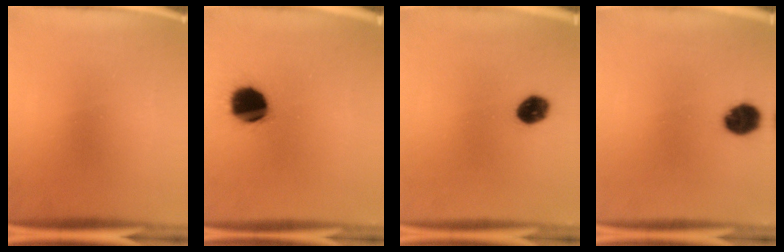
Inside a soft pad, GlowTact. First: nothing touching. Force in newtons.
{"total": 16.2}
{"total": 6.2}
{"total": 7.5}